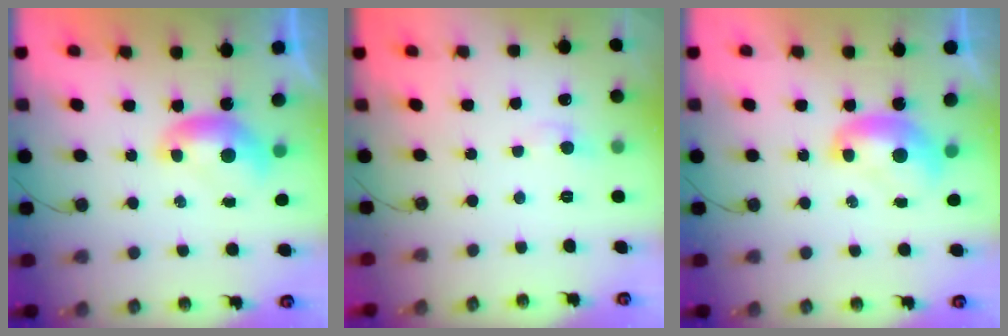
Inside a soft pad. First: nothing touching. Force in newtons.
{"total": 1.9, "press": 1.7, "slide": 0.8}
{"total": 1.8, "press": 1.8, "slide": 0.2}